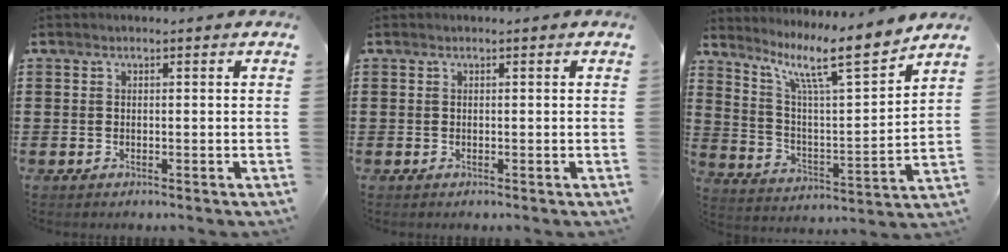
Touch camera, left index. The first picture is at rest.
{"total": 0.0}
{"total": 11.6, "force": [8.5, 1.5, 7.7], "torque": [-0.161, -0.045, 0.137]}